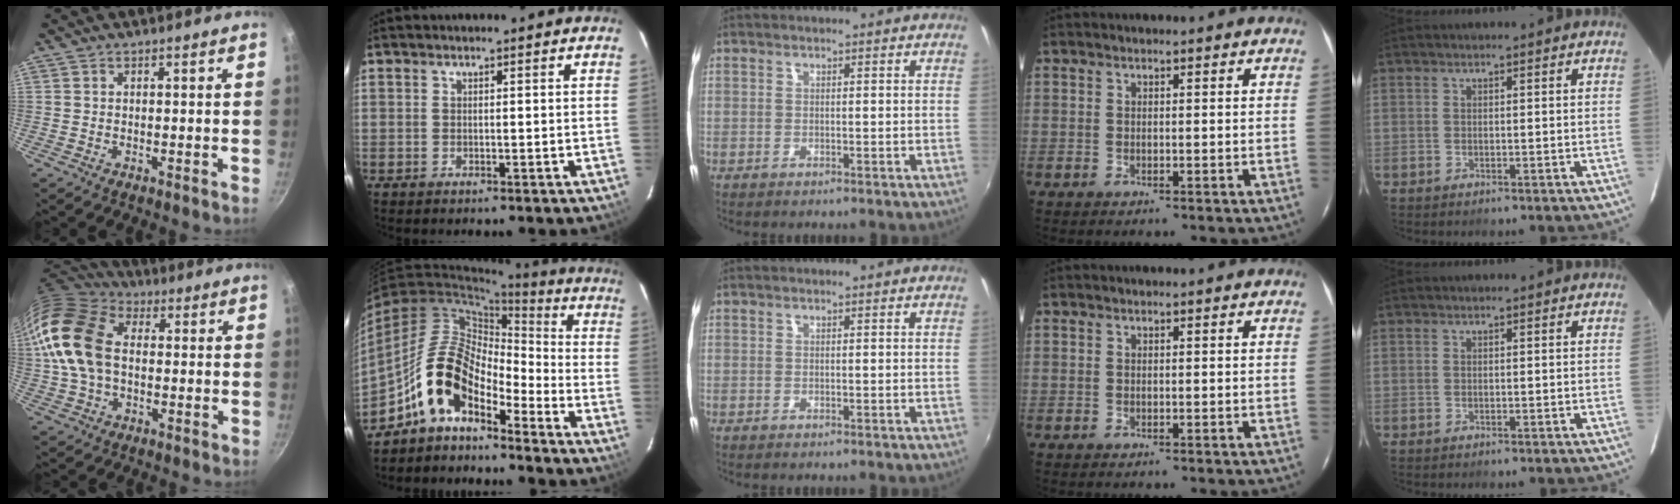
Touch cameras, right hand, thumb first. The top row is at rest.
{"thumb": {"total": 18.5, "force": [1.0, 12.8, 13.4], "torque": [-0.259, 0.032, 0.008]}, "index": {"total": 12.0, "force": [-8.1, 5.1, 7.3], "torque": [-0.139, 0.025, -0.164]}}